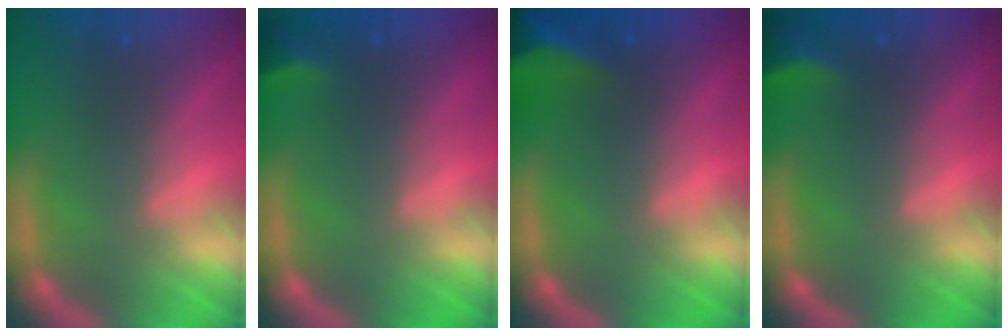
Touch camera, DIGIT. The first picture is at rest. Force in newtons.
{"total": 1.9}
{"total": 8.9}
{"total": 2.9}